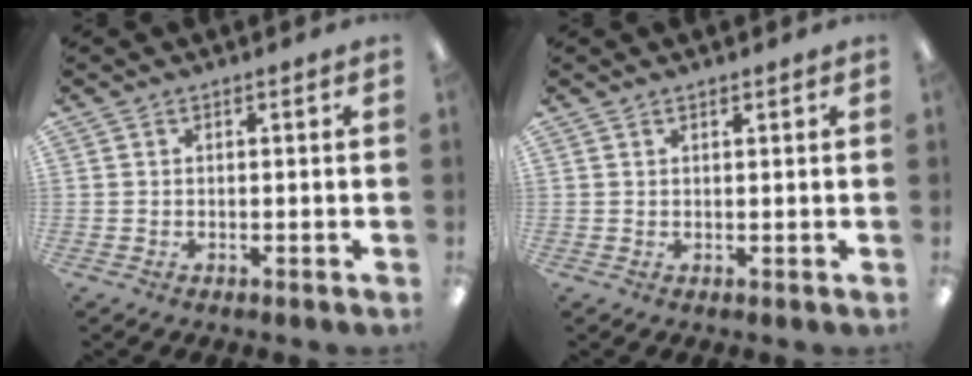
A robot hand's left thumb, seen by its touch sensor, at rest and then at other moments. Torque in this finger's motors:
{"motor_torque": [-0.20, -0.09, -0.45, -0.09, 0.03]}